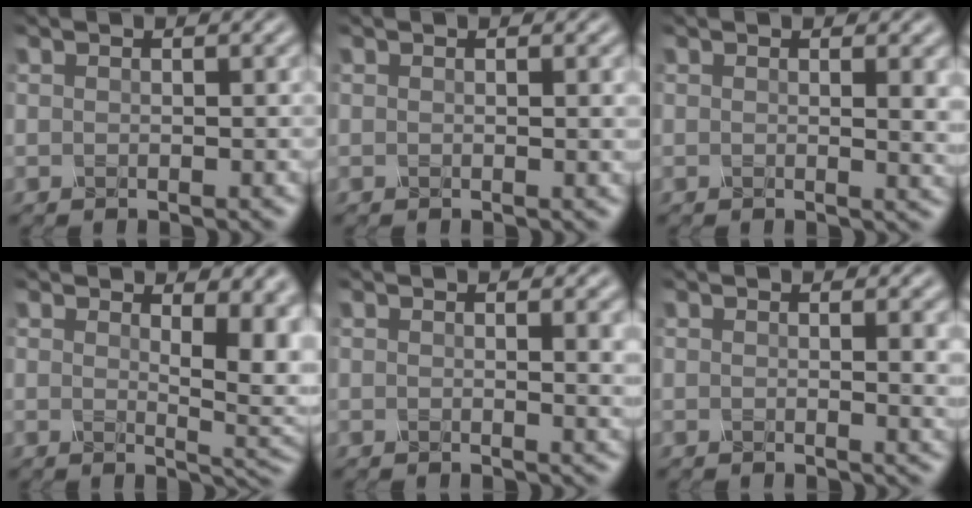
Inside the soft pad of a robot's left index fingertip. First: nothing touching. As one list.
[{"total": 0.6, "force": [0.2, 0.0, 0.6], "torque": [-0.007, -0.004, 0.004]}, {"total": 1.7, "force": [0.6, 0.4, 1.6], "torque": [-0.021, -0.007, 0.011]}, {"total": 6.9, "force": [2.0, 3.2, 5.8], "torque": [-0.057, -0.010, 0.040]}, {"total": 1.6, "force": [0.6, 0.3, 1.4], "torque": [-0.017, -0.005, 0.010]}, {"total": 1.4, "force": [0.4, 0.2, 1.4], "torque": [-0.018, -0.007, 0.008]}]